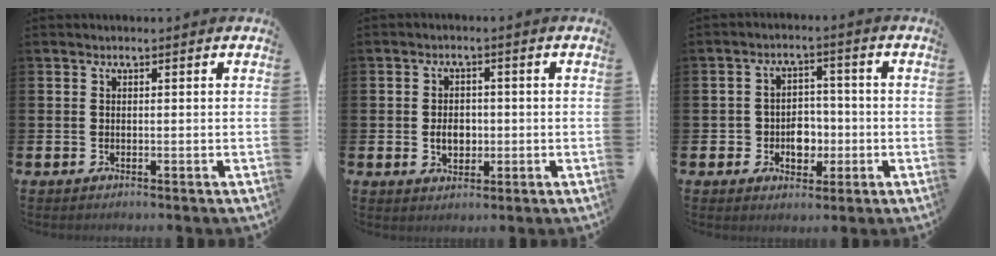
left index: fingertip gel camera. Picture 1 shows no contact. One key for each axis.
{"total": 3.5, "fx": -0.3, "fy": 2.6, "fz": 2.3, "tx": -0.031, "ty": 0.002, "tz": -0.013}
{"total": 4.3, "fx": -1.1, "fy": 3.5, "fz": 2.1, "tx": -0.031, "ty": 0.002, "tz": -0.027}